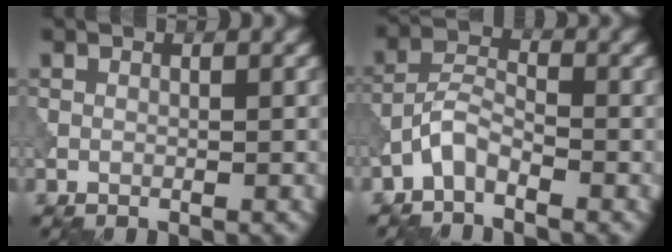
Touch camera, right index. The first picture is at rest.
{"total": 2.5, "force": [-1.9, 0.9, 1.3], "torque": [-0.026, 0.013, -0.047]}